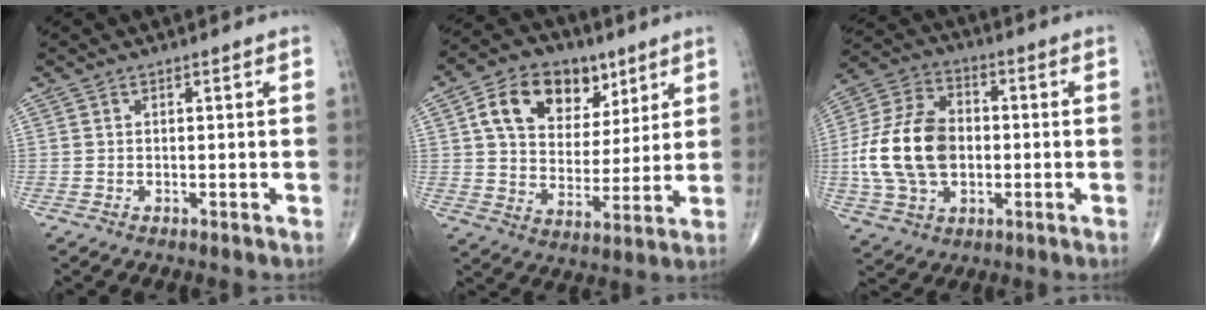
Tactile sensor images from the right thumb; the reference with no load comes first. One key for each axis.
{"total": 16.4, "fx": 7.3, "fy": 11.4, "fz": 9.4, "tx": -0.124, "ty": -0.015, "tz": 0.127}
{"total": 17.2, "fx": -1.1, "fy": 11.7, "fz": 12.6, "tx": -0.235, "ty": 0.018, "tz": -0.017}